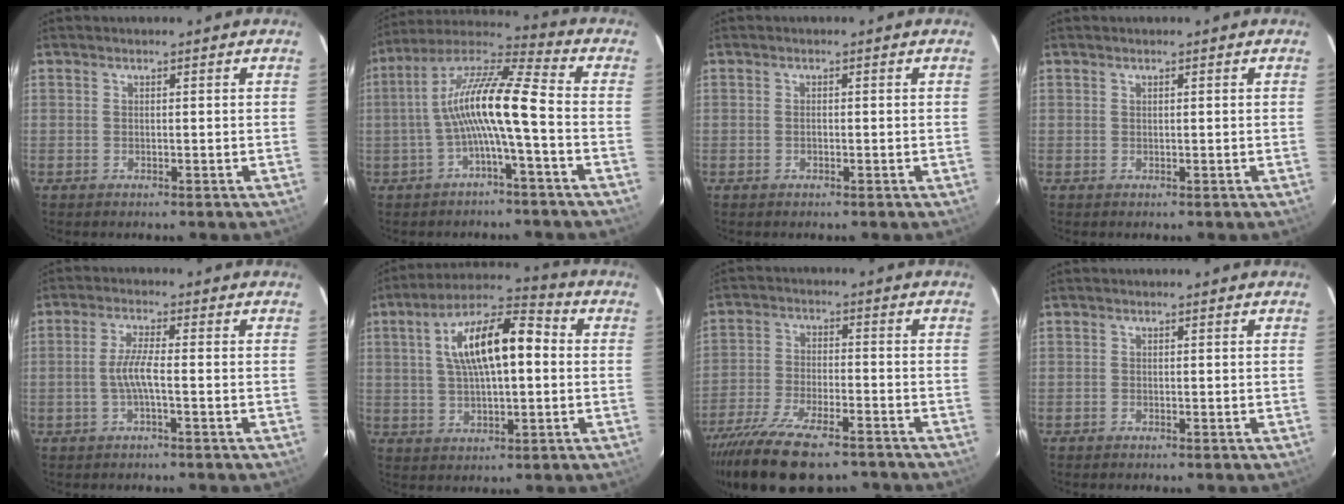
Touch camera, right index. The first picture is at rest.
{"total": 12.5, "force": [-2.4, 1.0, 12.2], "torque": [-0.244, 0.021, -0.049]}
{"total": 0.8, "force": [-0.2, 0.5, 0.6], "torque": [-0.011, 0.002, -0.003]}
{"total": 0.0}
{"total": 4.5, "force": [-1.5, 0.4, 4.2], "torque": [-0.092, 0.005, -0.029]}
{"total": 14.8, "force": [2.4, 5.7, 13.5], "torque": [-0.237, 0.029, 0.036]}
{"total": 18.4, "force": [-14.5, 5.6, 9.9], "torque": [-0.204, -0.041, -0.239]}
{"total": 0.0}